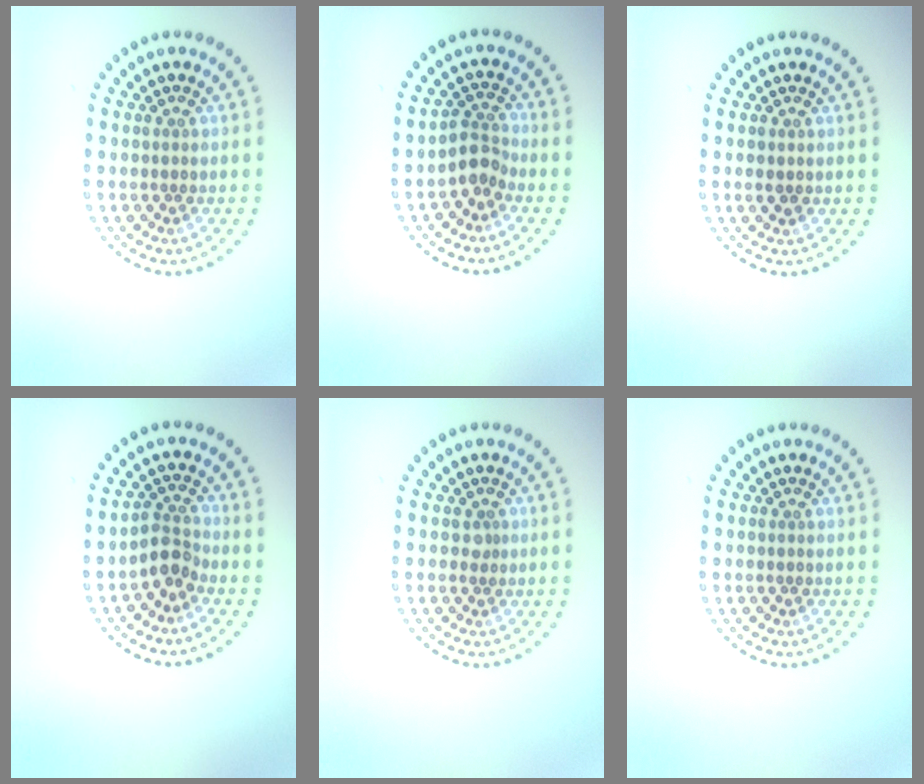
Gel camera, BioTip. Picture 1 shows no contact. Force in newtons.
{"total": 2.2, "press": 1.8, "slide": 1.3}
{"total": 0.9, "press": 0.9, "slide": 0.1}
{"total": 2.4, "press": 1.9, "slide": 1.5}
{"total": 0.8, "press": 0.6, "slide": 0.6}
{"total": 0.0}